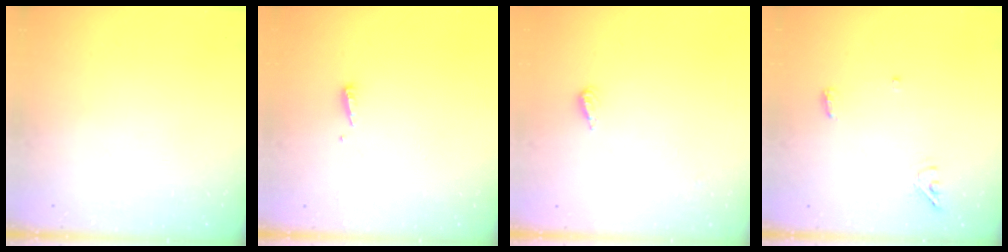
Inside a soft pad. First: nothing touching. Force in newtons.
{"total": 3.7, "press": 3.6, "slide": 0.6}
{"total": 2.2, "press": 2.2, "slide": 0.5}
{"total": 6.3, "press": 5.0, "slide": 3.9}